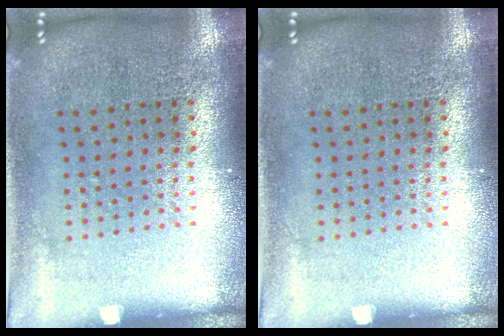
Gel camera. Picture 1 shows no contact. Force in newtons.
{"total": 0.0}